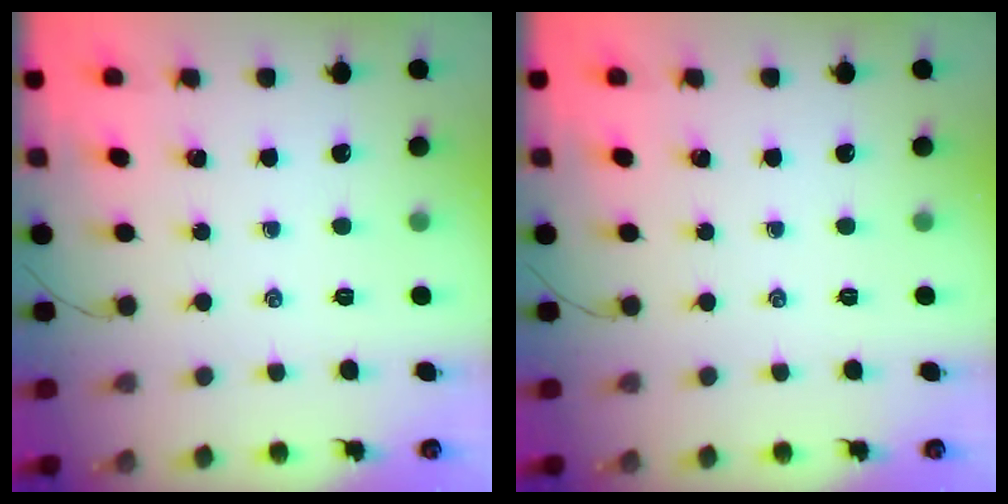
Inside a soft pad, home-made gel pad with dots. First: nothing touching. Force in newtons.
{"total": 0.0}